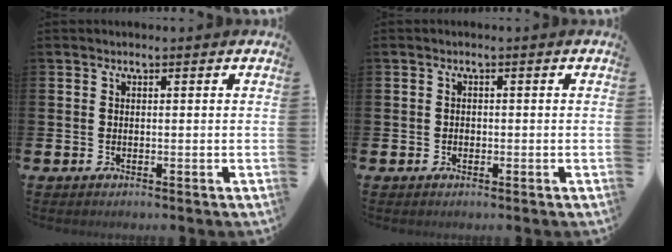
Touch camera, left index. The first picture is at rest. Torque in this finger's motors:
{"motor_torque": [-0.15, -0.06, 0.00, -0.01]}